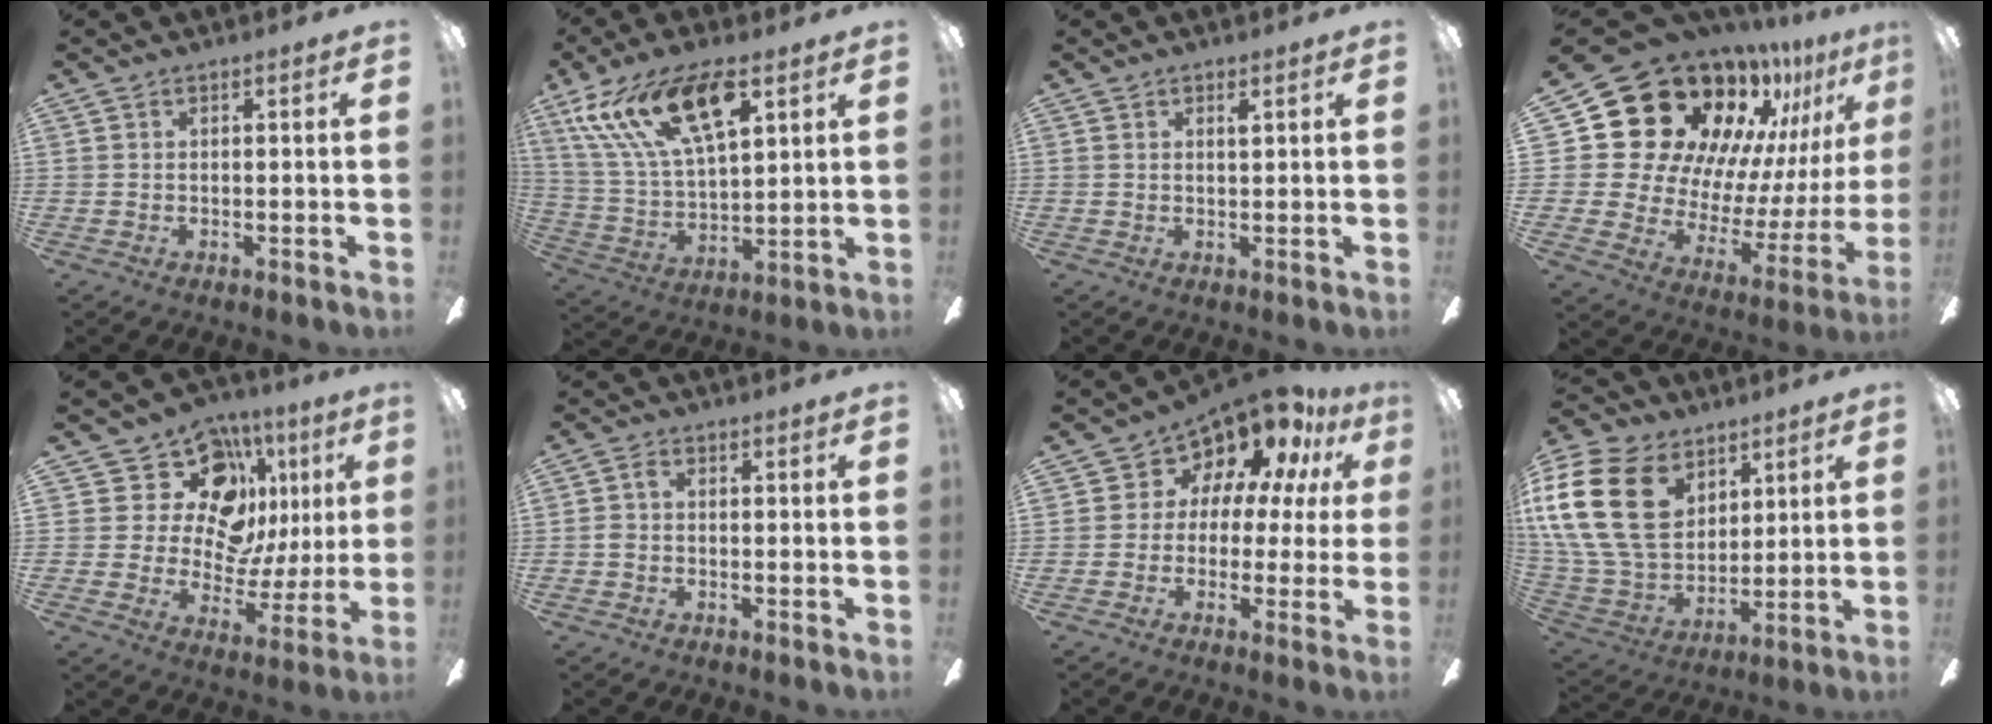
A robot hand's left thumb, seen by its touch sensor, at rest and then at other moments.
{"total": 19.3, "force": [10.9, 7.9, 13.8], "torque": [-0.286, -0.031, 0.190]}
{"total": 1.3, "force": [0.9, 0.3, 0.9], "torque": [-0.011, -0.003, 0.013]}
{"total": 26.7, "force": [17.0, 16.9, 11.7], "torque": [-0.178, -0.131, 0.347]}
{"total": 16.2, "force": [7.2, 11.6, 8.7], "torque": [-0.158, -0.033, 0.137]}
{"total": 1.7, "force": [-0.6, 1.0, 1.3], "torque": [-0.025, 0.008, -0.012]}
{"total": 10.1, "force": [8.1, 5.3, 2.8], "torque": [-0.055, -0.078, 0.145]}
{"total": 24.7, "force": [8.5, 17.5, 15.1], "torque": [-0.338, -0.025, 0.157]}